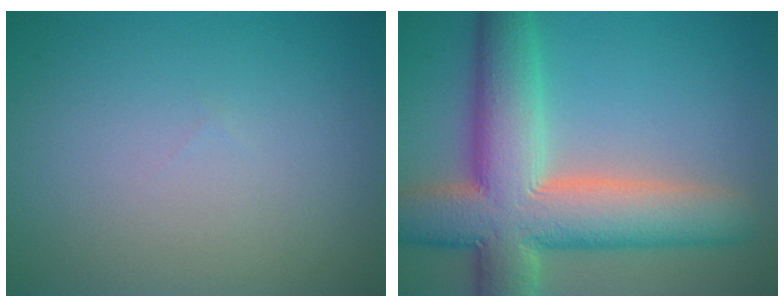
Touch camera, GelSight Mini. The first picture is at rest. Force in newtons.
{"total": 12.0, "press": 12.0, "slide": 1.0}